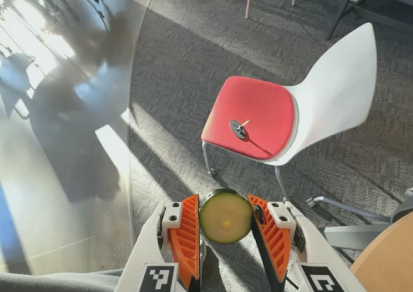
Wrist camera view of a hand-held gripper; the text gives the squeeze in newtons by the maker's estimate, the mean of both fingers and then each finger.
{"total": 8.0, "left": 8.3, "right": 7.7}